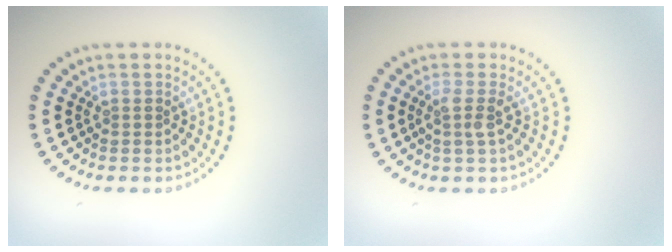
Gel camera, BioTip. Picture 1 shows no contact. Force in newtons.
{"total": 1.8, "press": 1.4, "slide": 1.2}